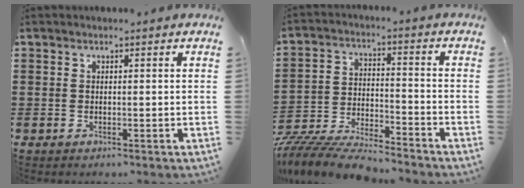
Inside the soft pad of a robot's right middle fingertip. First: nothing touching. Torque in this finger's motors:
{"motor_torque": [2.14, 0.00, 0.23, 0.17]}